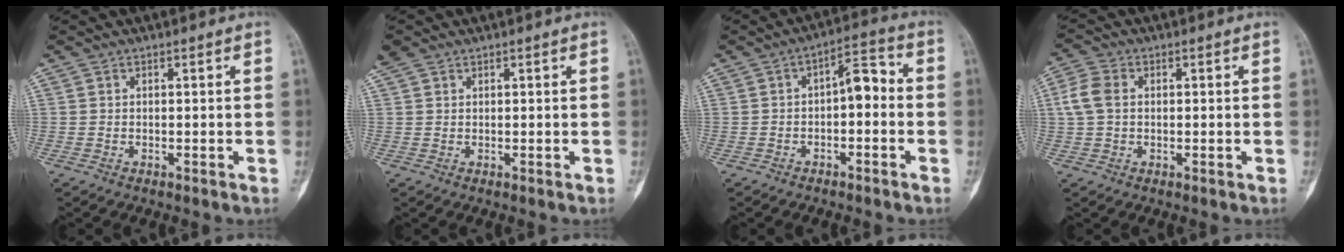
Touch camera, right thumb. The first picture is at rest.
{"total": 2.0, "force": [1.4, 1.3, 0.7], "torque": [-0.015, 0.014, 0.028]}
{"total": 6.6, "force": [-0.9, 3.3, 5.7], "torque": [-0.069, 0.036, -0.024]}
{"total": 5.0, "force": [0.5, 3.6, 3.4], "torque": [-0.085, 0.013, 0.006]}